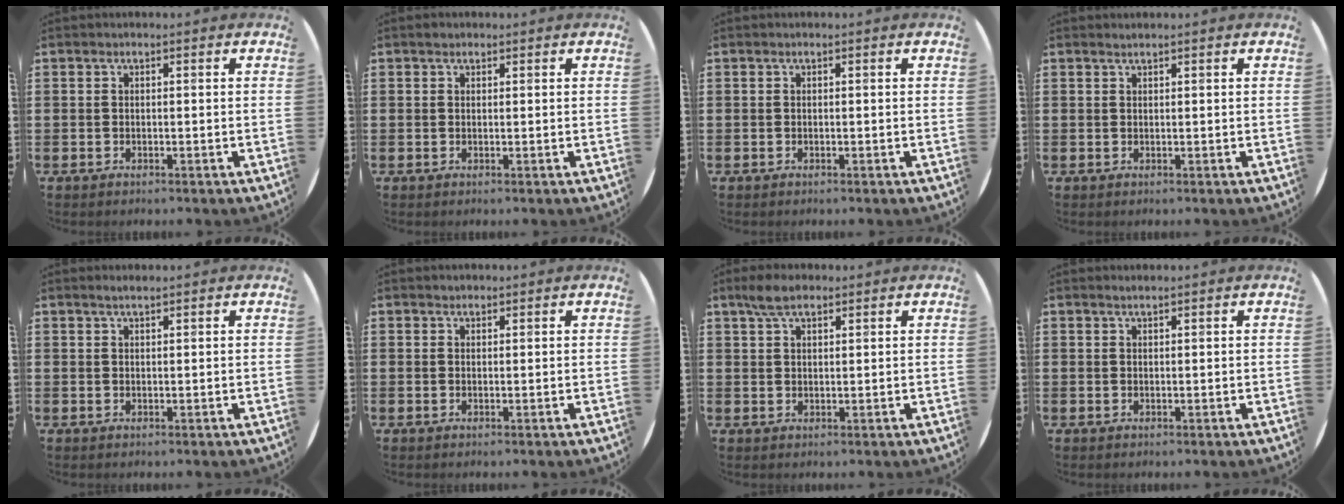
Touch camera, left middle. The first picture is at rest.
{"total": 0.6, "force": [0.5, 0.3, 0.0], "torque": [0.008, 0.000, 0.008]}
{"total": 0.0}
{"total": 0.6, "force": [0.6, -0.1, 0.0], "torque": [0.001, 0.001, 0.011]}
{"total": 1.2, "force": [1.1, 0.0, 0.5], "torque": [-0.009, 0.003, 0.019]}
{"total": 0.7, "force": [0.6, 0.3, -0.1], "torque": [0.002, 0.003, 0.012]}
{"total": 4.0, "force": [3.0, 1.7, 2.0], "torque": [-0.035, 0.005, 0.054]}
{"total": 0.8, "force": [0.8, 0.0, 0.3], "torque": [-0.004, 0.001, 0.014]}